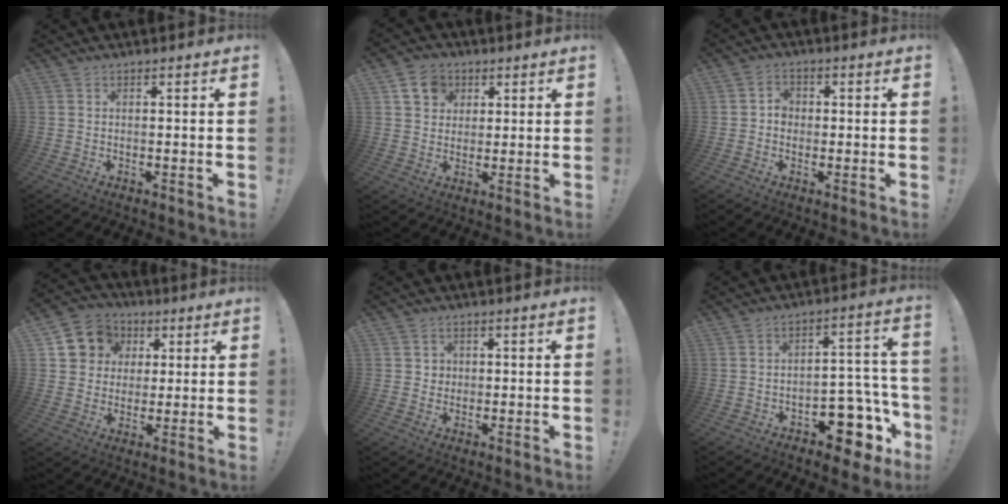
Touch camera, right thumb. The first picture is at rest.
{"total": 8.7, "force": [3.9, 7.2, 3.0], "torque": [-0.042, -0.015, 0.078]}
{"total": 3.8, "force": [-0.6, 3.3, 1.6], "torque": [-0.030, 0.008, -0.011]}
{"total": 9.8, "force": [4.6, 7.0, 5.1], "torque": [-0.084, -0.008, 0.090]}
{"total": 2.8, "force": [0.5, 2.7, 0.4], "torque": [-0.008, 0.000, 0.010]}
{"total": 11.7, "force": [-6.8, 6.3, 7.1], "torque": [-0.053, 0.040, -0.111]}